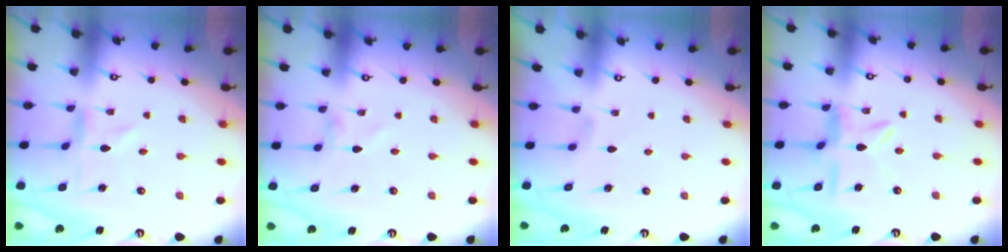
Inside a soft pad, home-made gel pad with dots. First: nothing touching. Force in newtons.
{"total": 0.9, "press": 0.9, "slide": 0.1}
{"total": 1.0, "press": 0.9, "slide": 0.4}
{"total": 7.6, "press": 7.6, "slide": 0.6}